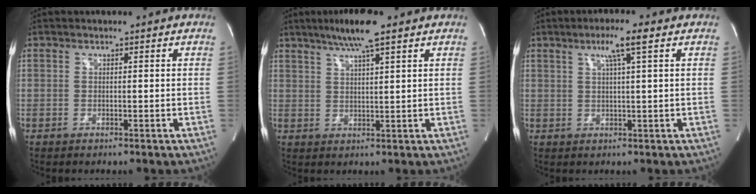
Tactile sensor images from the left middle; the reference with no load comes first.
{"total": 7.0, "force": [4.9, 0.2, 5.1], "torque": [-0.093, 0.011, 0.083]}
{"total": 4.8, "force": [2.3, -0.4, 4.2], "torque": [-0.078, 0.005, 0.040]}